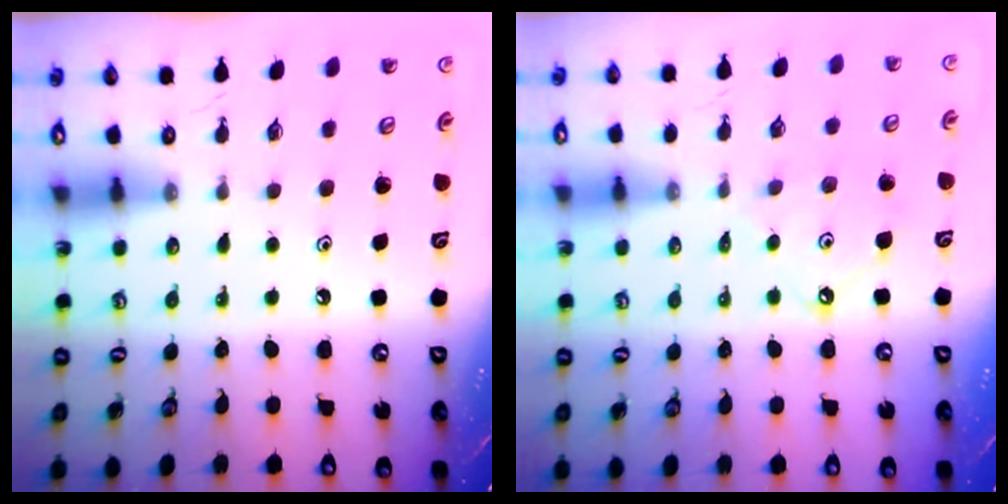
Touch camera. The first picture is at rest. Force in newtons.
{"total": 5.5, "press": 5.4, "slide": 0.7}